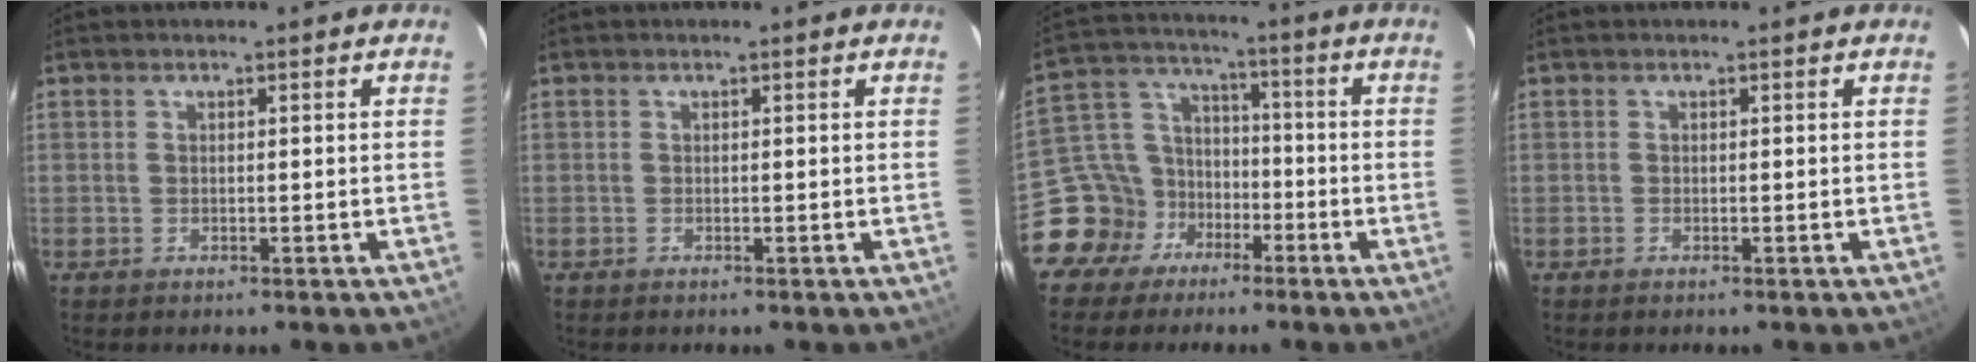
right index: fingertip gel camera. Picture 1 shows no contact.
{"total": 0.0}
{"total": 11.4, "force": [-6.5, 9.0, 2.4], "torque": [-0.068, 0.044, -0.108]}
{"total": 0.0}